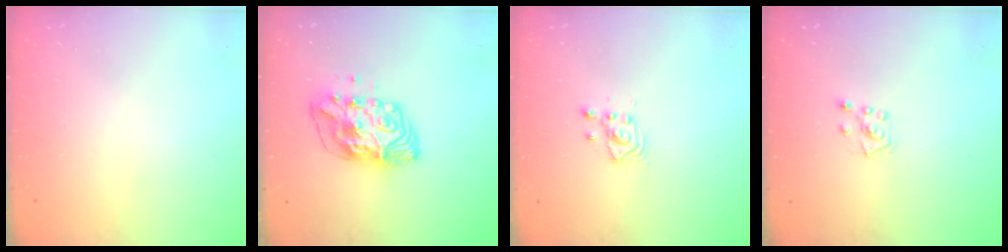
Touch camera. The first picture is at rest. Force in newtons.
{"total": 10.4, "press": 10.4, "slide": 1.1}
{"total": 3.4, "press": 3.4, "slide": 0.4}
{"total": 4.6, "press": 4.6, "slide": 0.5}